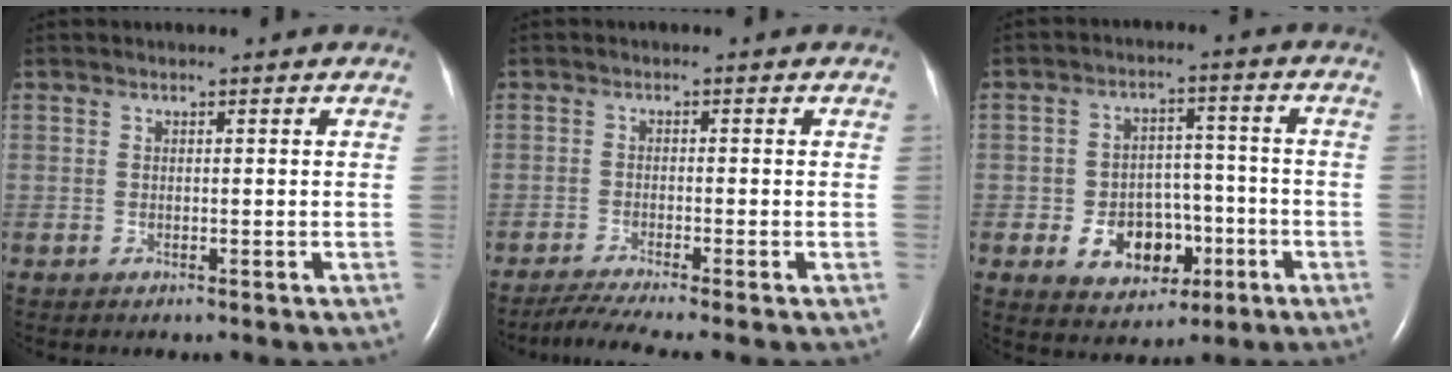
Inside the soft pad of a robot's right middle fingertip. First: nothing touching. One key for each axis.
{"total": 4.8, "fx": -4.0, "fy": -0.9, "fz": 2.6, "tx": -0.053, "ty": -0.018, "tz": -0.073}
{"total": 8.6, "fx": -2.9, "fy": 6.1, "fz": 5.3, "tx": -0.088, "ty": 0.016, "tz": -0.035}